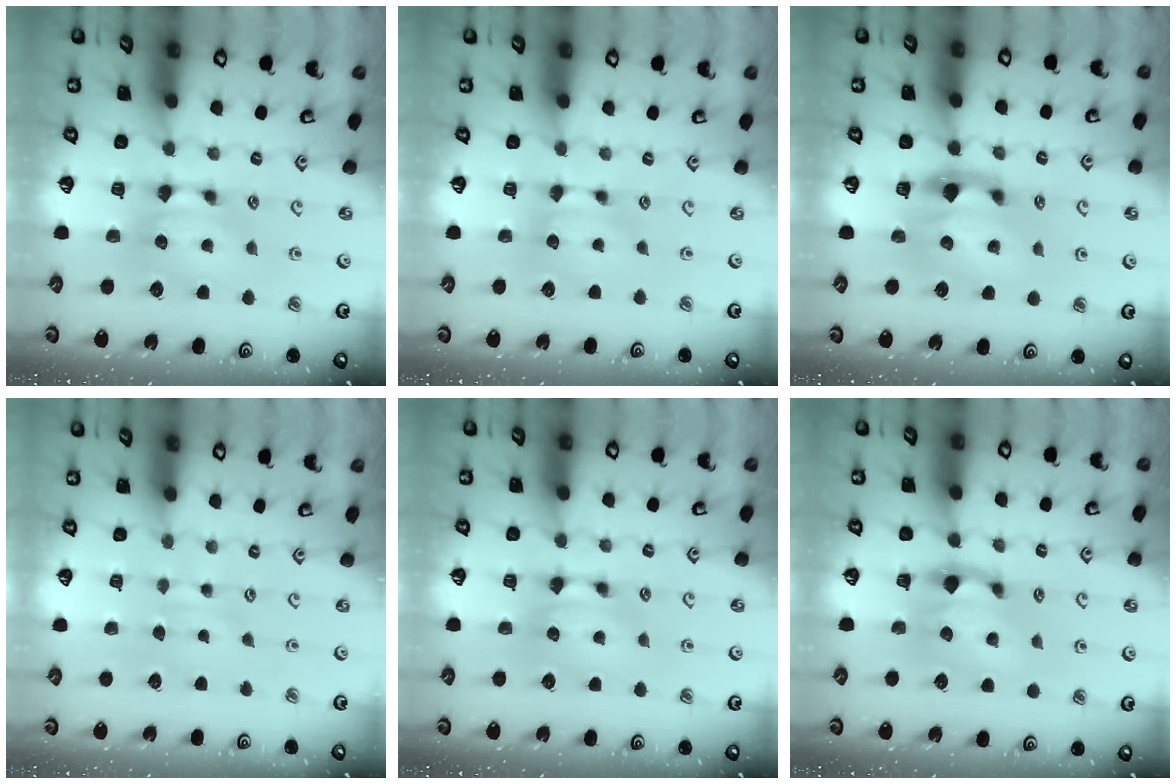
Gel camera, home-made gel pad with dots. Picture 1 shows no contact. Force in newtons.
{"total": 0.7, "press": 0.6, "slide": 0.5}
{"total": 3.0, "press": 2.6, "slide": 1.4}
{"total": 2.4, "press": 2.4, "slide": 0.2}
{"total": 0.0}
{"total": 1.4, "press": 0.8, "slide": 1.2}